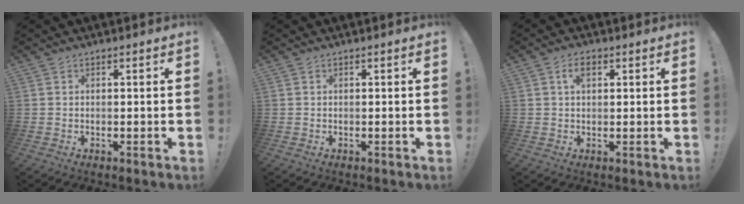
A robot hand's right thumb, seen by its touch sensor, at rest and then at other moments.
{"total": 0.0}
{"total": 3.9, "force": [1.5, 2.1, 3.0], "torque": [-0.051, 0.004, 0.023]}